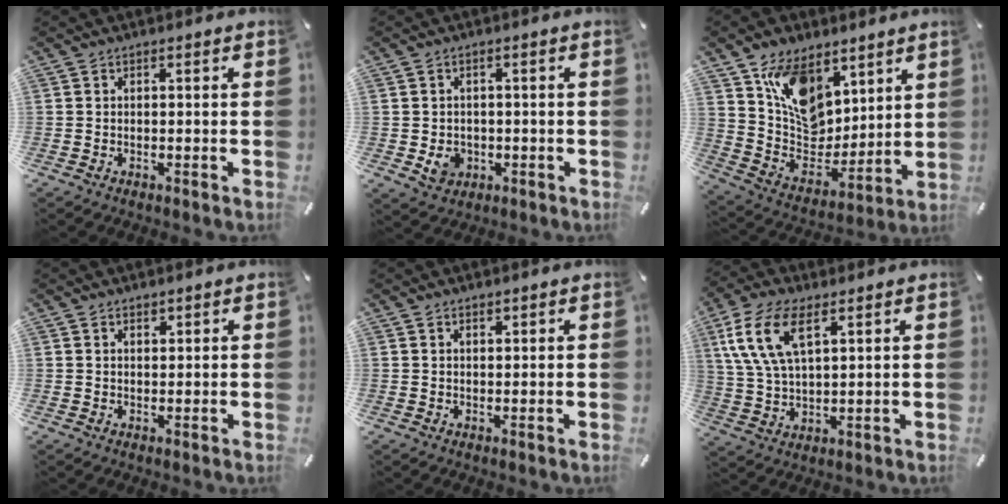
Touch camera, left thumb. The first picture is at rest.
{"total": 4.5, "force": [-0.7, 4.0, 1.9], "torque": [-0.016, -0.004, -0.014]}
{"total": 14.1, "force": [8.4, 9.7, 6.0], "torque": [-0.103, -0.058, 0.164]}
{"total": 1.3, "force": [1.0, 0.8, 0.2], "torque": [-0.005, 0.000, 0.019]}
{"total": 1.1, "force": [0.8, 0.7, 0.4], "torque": [-0.007, 0.000, 0.016]}
{"total": 12.3, "force": [5.6, 6.2, 9.0], "torque": [-0.220, -0.005, 0.099]}